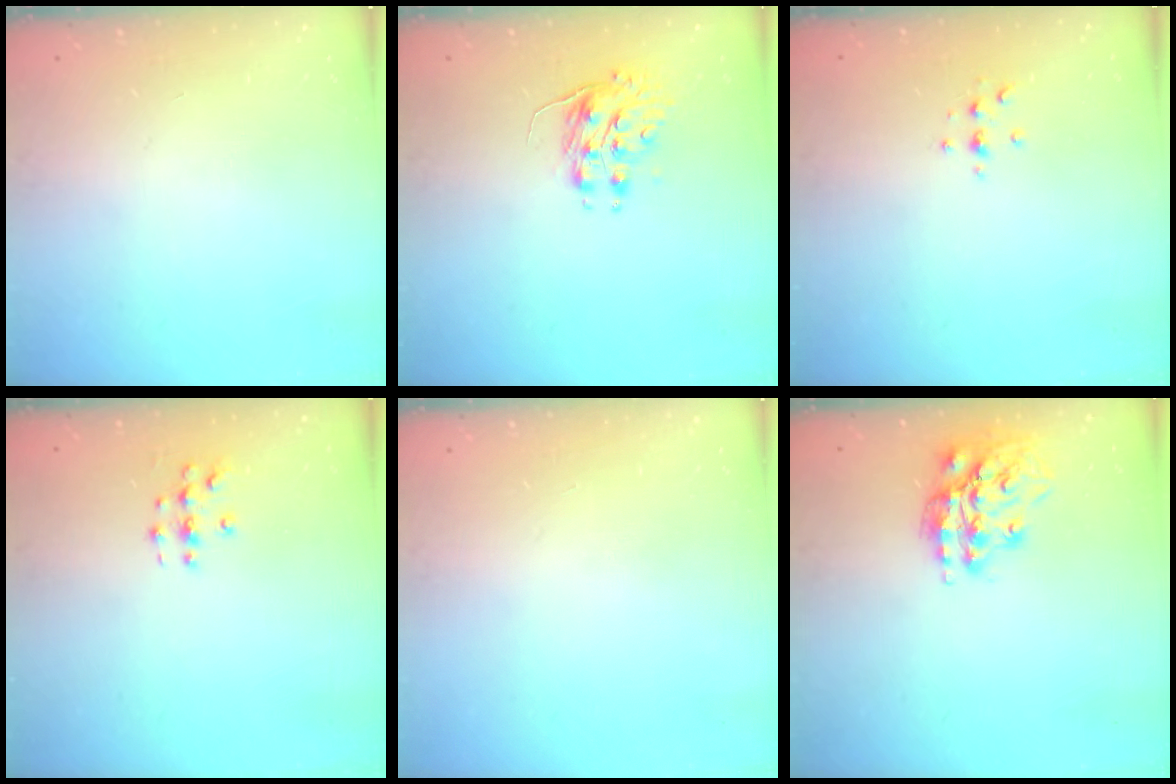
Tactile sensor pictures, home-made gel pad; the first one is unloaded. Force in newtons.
{"total": 8.0, "press": 8.0, "slide": 0.2}
{"total": 2.3, "press": 2.3, "slide": 0.2}
{"total": 3.0, "press": 3.0, "slide": 0.1}
{"total": 0.0}
{"total": 16.1, "press": 16.1, "slide": 1.5}